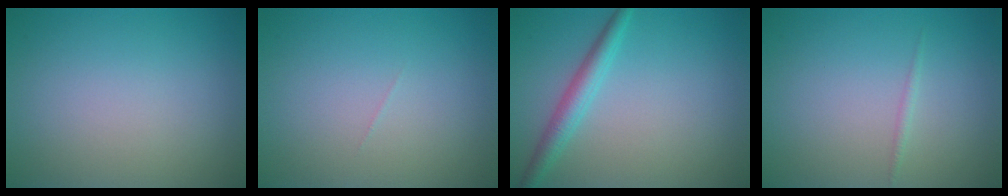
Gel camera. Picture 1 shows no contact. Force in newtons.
{"total": 0.0}
{"total": 2.7, "press": 2.7, "slide": 0.1}
{"total": 0.6, "press": 0.6, "slide": 0.0}